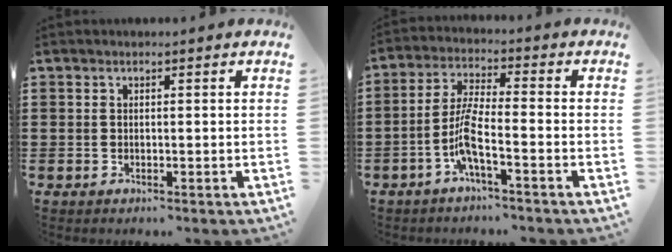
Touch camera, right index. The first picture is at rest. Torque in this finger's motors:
{"motor_torque": [0.58, 0.27, 0.68, 0.19]}